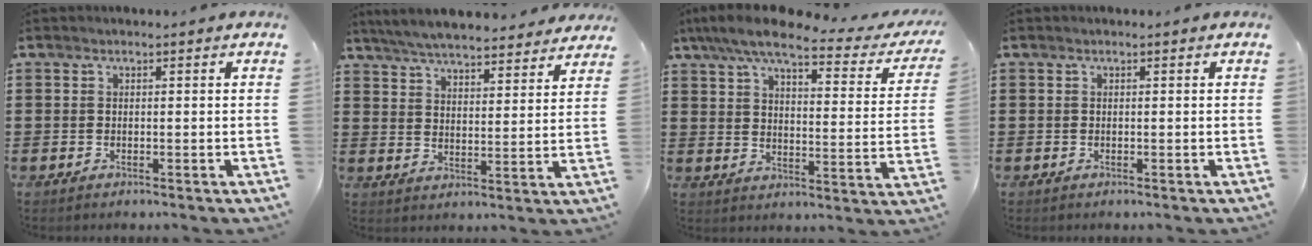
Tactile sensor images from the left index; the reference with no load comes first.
{"total": 6.0, "force": [5.9, 0.1, 1.2], "torque": [-0.049, -0.030, 0.106]}
{"total": 8.3, "force": [6.5, 1.1, 5.0], "torque": [-0.115, -0.032, 0.110]}
{"total": 0.0}